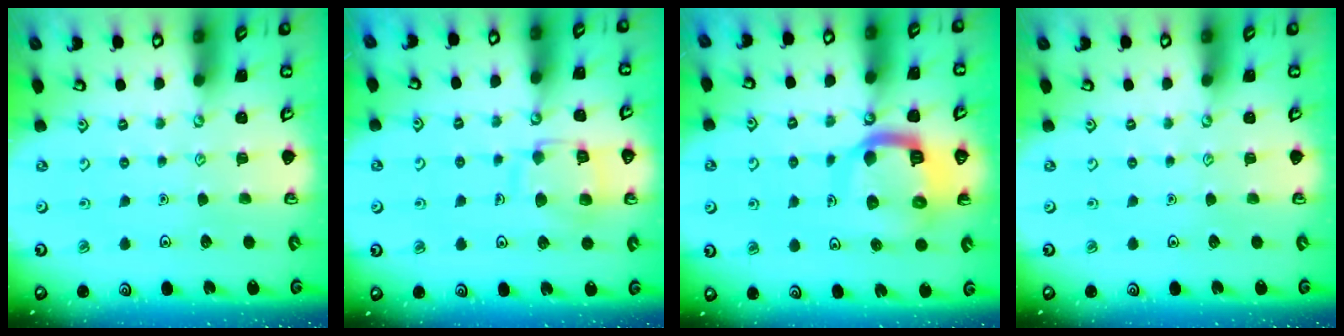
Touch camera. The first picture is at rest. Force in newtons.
{"total": 11.2, "press": 11.2, "slide": 1.0}
{"total": 12.4, "press": 12.3, "slide": 1.6}
{"total": 0.0}